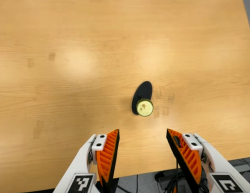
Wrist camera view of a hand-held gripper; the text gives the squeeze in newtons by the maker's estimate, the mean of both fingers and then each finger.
{"total": 0.0}